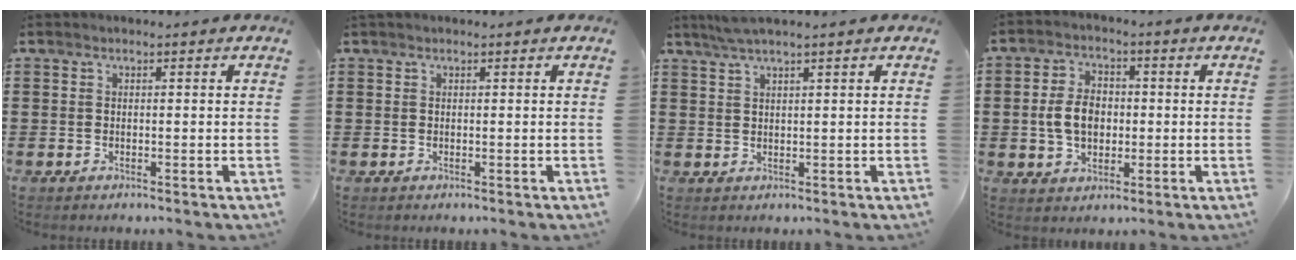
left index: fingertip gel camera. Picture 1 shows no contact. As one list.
[{"total": 0.0}, {"total": 2.5, "force": [1.8, -0.2, 1.7], "torque": [-0.034, 0.001, 0.032]}, {"total": 6.4, "force": [-0.3, 4.4, 4.7], "torque": [-0.101, 0.005, -0.013]}]